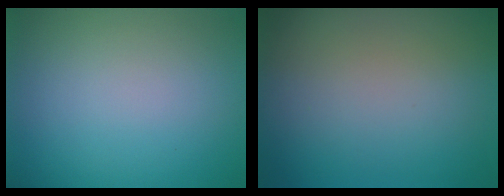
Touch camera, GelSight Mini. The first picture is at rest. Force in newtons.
{"total": 0.0}